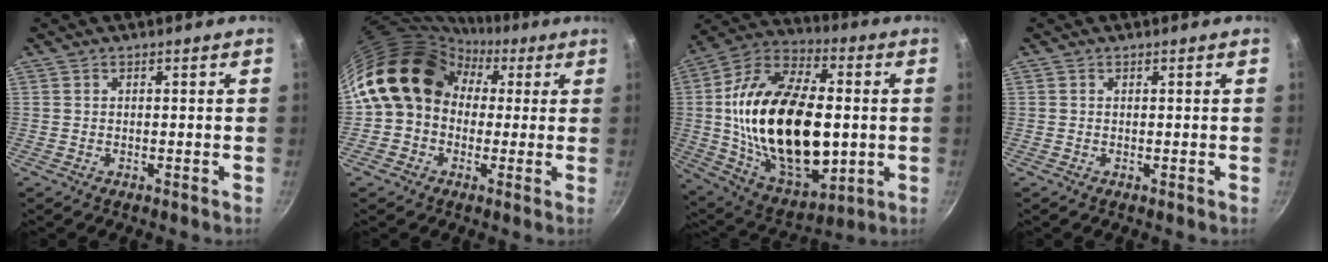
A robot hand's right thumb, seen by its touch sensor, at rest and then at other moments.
{"total": 14.9, "force": [2.2, 12.4, 8.0], "torque": [-0.099, 0.042, 0.020]}
{"total": 31.3, "force": [0.1, 17.7, 25.8], "torque": [-0.449, 0.008, 0.005]}
{"total": 0.0}